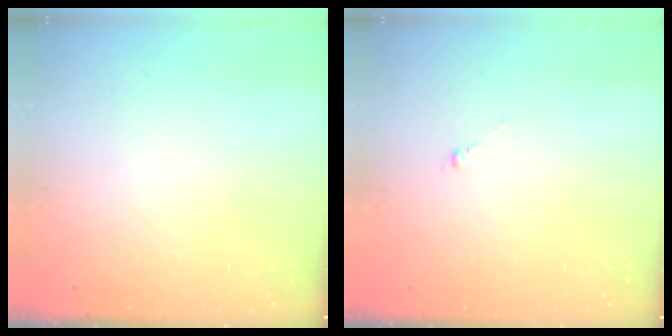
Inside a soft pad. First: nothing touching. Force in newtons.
{"total": 0.5, "press": 0.3, "slide": 0.4}